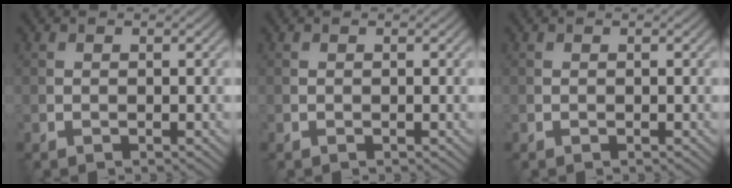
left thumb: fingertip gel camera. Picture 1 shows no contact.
{"total": 0.0}
{"total": 0.0}